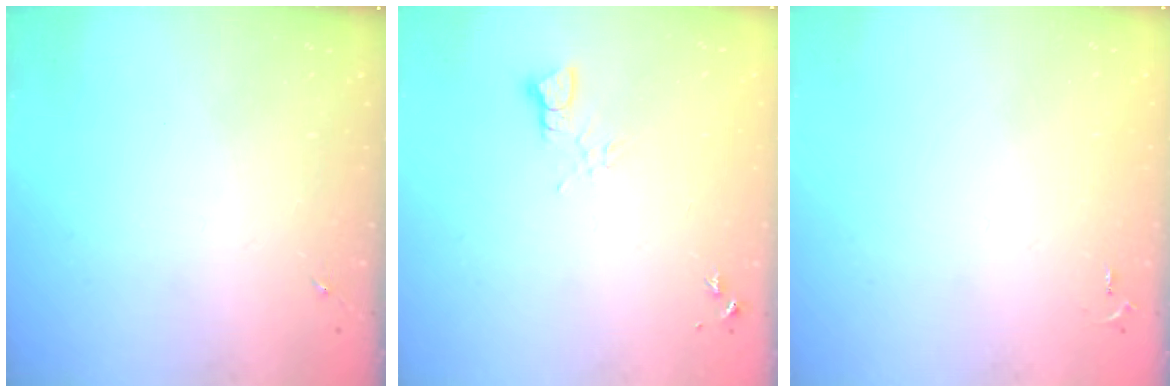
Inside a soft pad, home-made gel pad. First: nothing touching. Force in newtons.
{"total": 4.4, "press": 4.4, "slide": 0.4}
{"total": 2.6, "press": 2.6, "slide": 0.4}